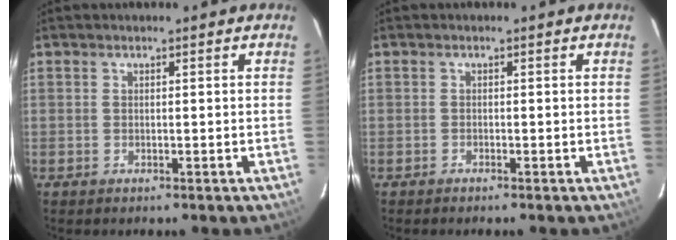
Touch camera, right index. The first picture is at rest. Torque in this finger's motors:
{"motor_torque": [-0.14, -0.16, 0.02, 0.00]}